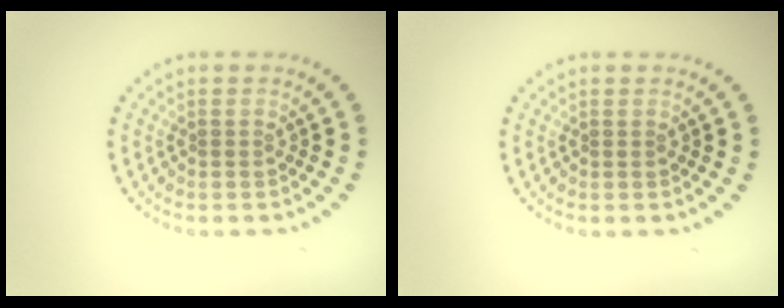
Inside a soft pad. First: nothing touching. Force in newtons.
{"total": 0.0}